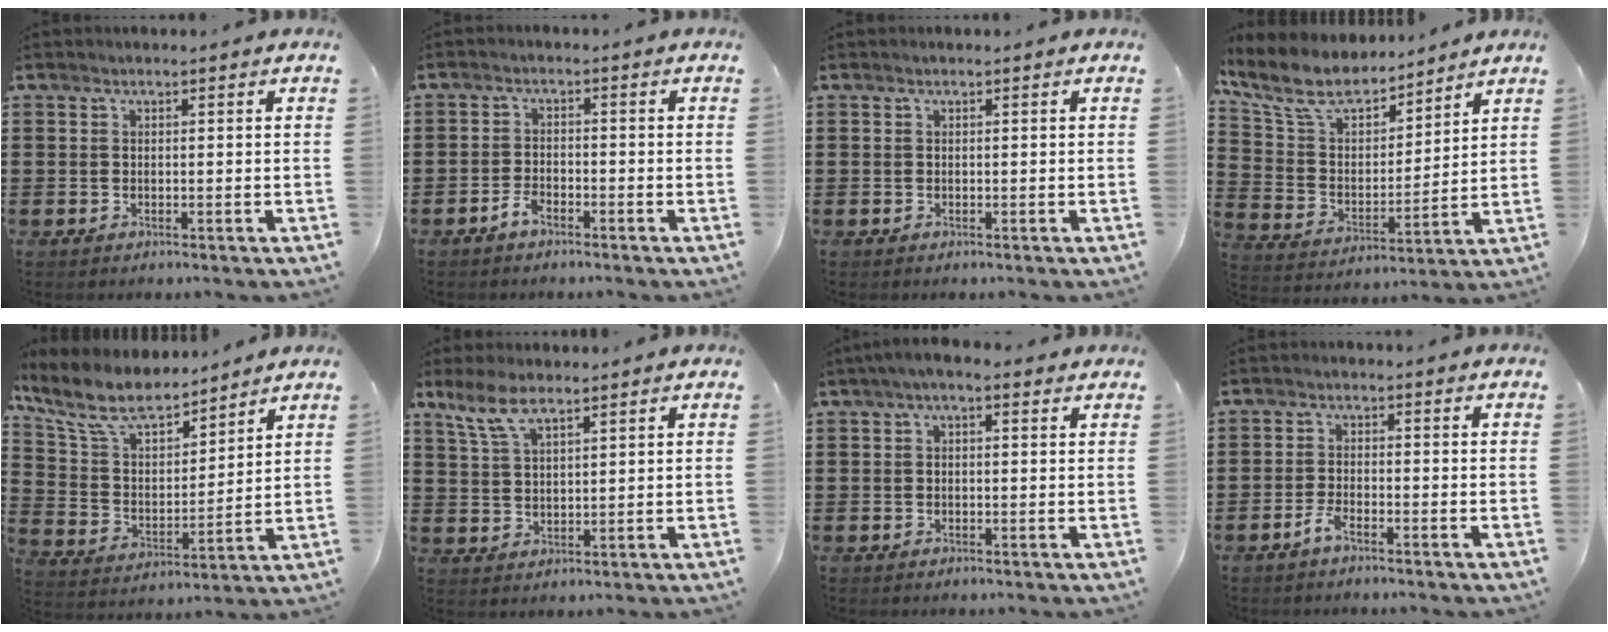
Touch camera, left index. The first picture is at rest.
{"total": 2.4, "force": [-1.9, 0.9, 1.1], "torque": [-0.031, 0.002, -0.040]}
{"total": 0.0}
{"total": 9.4, "force": [7.7, 3.5, 4.0], "torque": [-0.116, -0.036, 0.138]}
{"total": 9.6, "force": [8.0, 3.1, 4.4], "torque": [-0.123, -0.035, 0.142]}
{"total": 5.8, "force": [4.1, 1.8, 3.7], "torque": [-0.083, 0.001, 0.074]}
{"total": 2.2, "force": [0.4, 0.9, 2.0], "torque": [-0.037, 0.007, 0.006]}
{"total": 2.4, "force": [-1.8, 0.4, 1.5], "torque": [-0.043, 0.001, -0.040]}